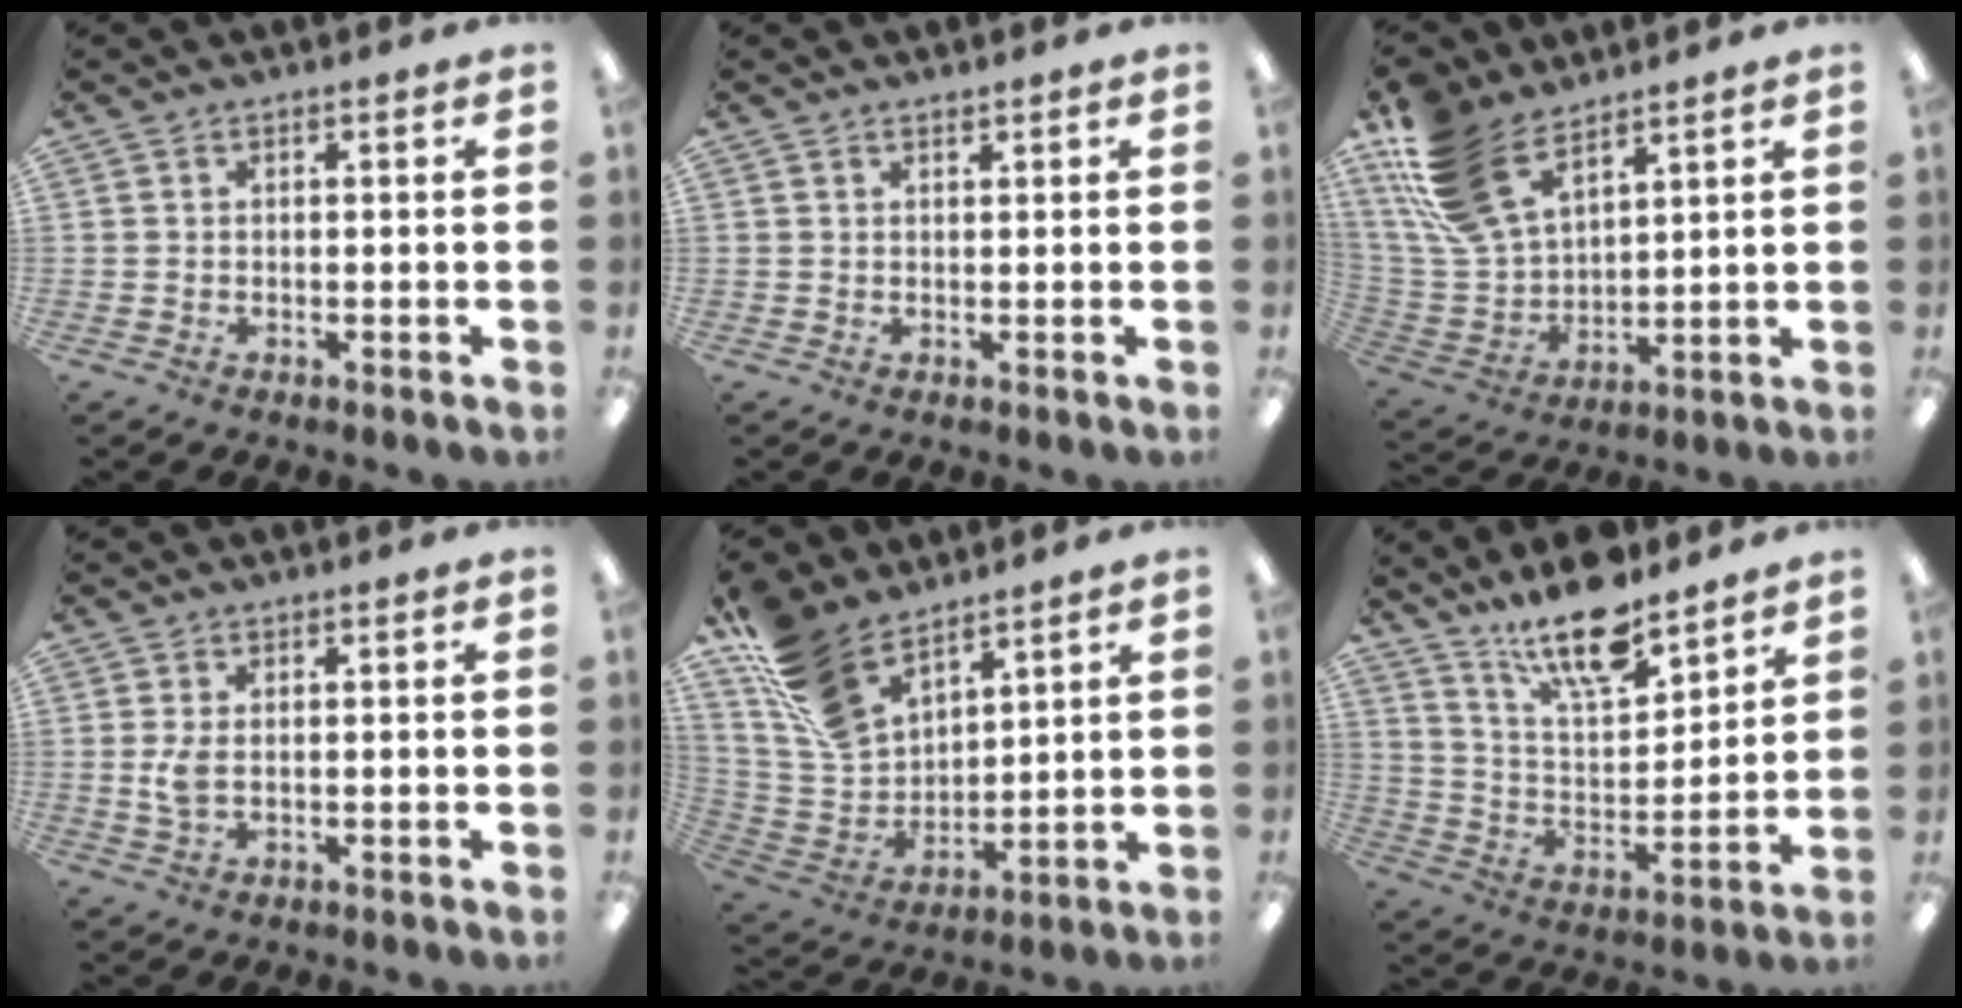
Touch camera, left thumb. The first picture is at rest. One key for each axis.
{"total": 0.9, "fx": 0.9, "fy": 0.2, "fz": 0.0, "tx": -0.001, "ty": -0.002, "tz": 0.017}
{"total": 17.5, "fx": 11.4, "fy": 9.1, "fz": 9.6, "tx": -0.235, "ty": -0.044, "tz": 0.218}
{"total": 3.6, "fx": 0.3, "fy": 1.9, "fz": 3.1, "tx": -0.068, "ty": -0.004, "tz": 0.000}
{"total": 15.4, "fx": 11.1, "fy": 8.3, "fz": 6.6, "tx": -0.154, "ty": -0.053, "tz": 0.220}
{"total": 15.7, "fx": 12.9, "fy": 4.3, "fz": 8.0, "tx": -0.149, "ty": -0.077, "tz": 0.224}